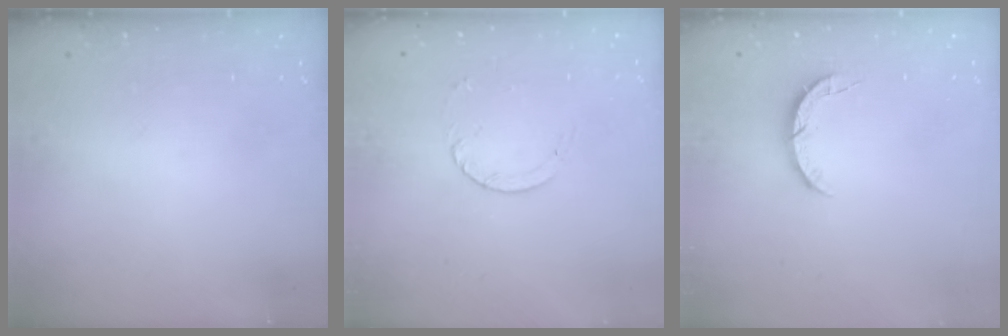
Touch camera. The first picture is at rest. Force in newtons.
{"total": 2.5, "press": 2.4, "slide": 0.2}
{"total": 4.4, "press": 4.4, "slide": 0.5}